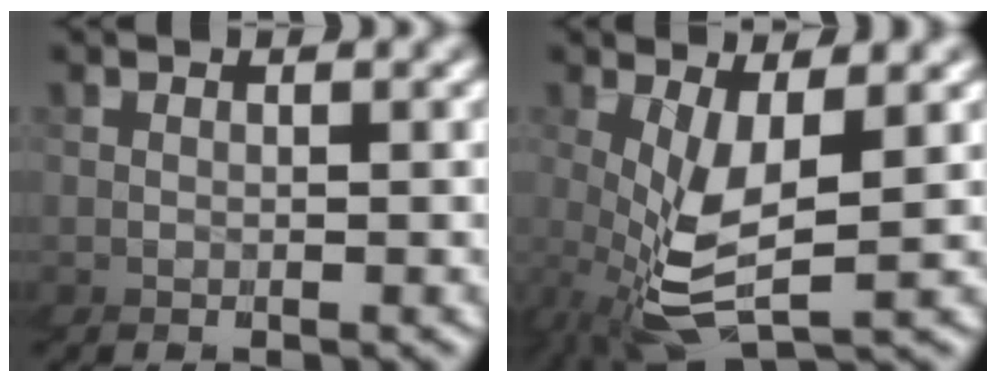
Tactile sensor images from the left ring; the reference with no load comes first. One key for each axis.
{"total": 3.6, "fx": -0.3, "fy": 1.3, "fz": 3.3, "tx": -0.120, "ty": -0.026, "tz": 0.014}